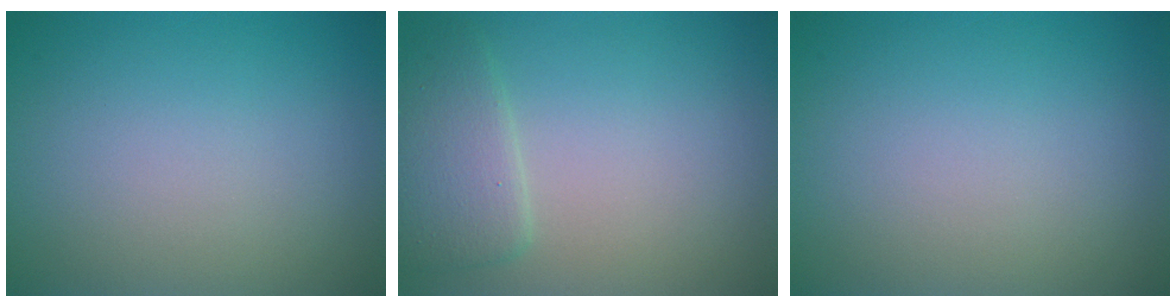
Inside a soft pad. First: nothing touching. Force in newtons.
{"total": 2.8, "press": 2.8, "slide": 0.2}
{"total": 0.0}